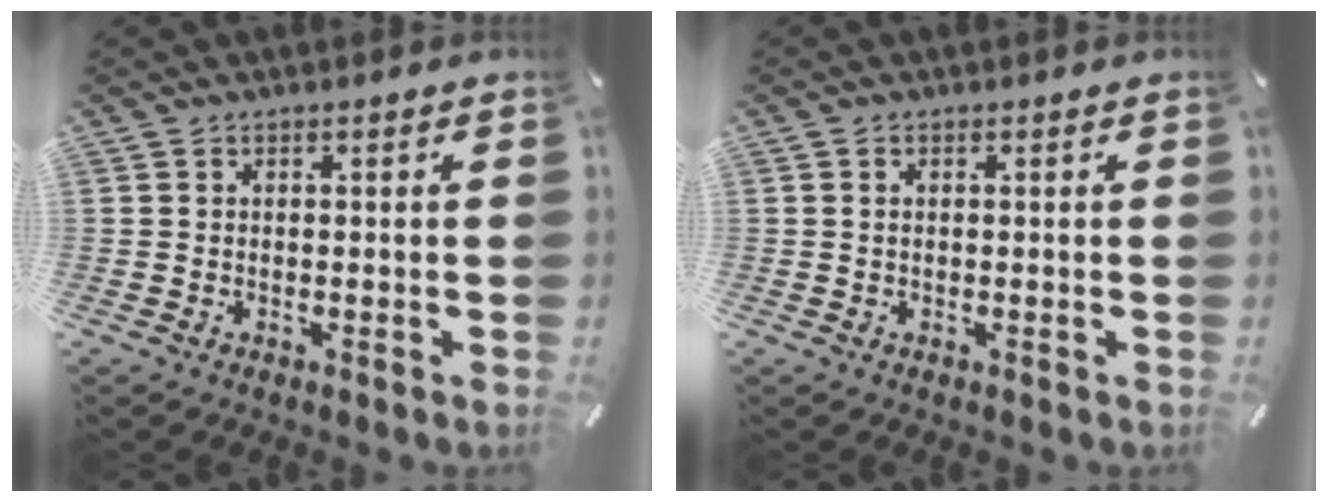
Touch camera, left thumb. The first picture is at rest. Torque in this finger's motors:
{"motor_torque": [-0.10, -0.34, 0.01, 0.11, -0.03]}